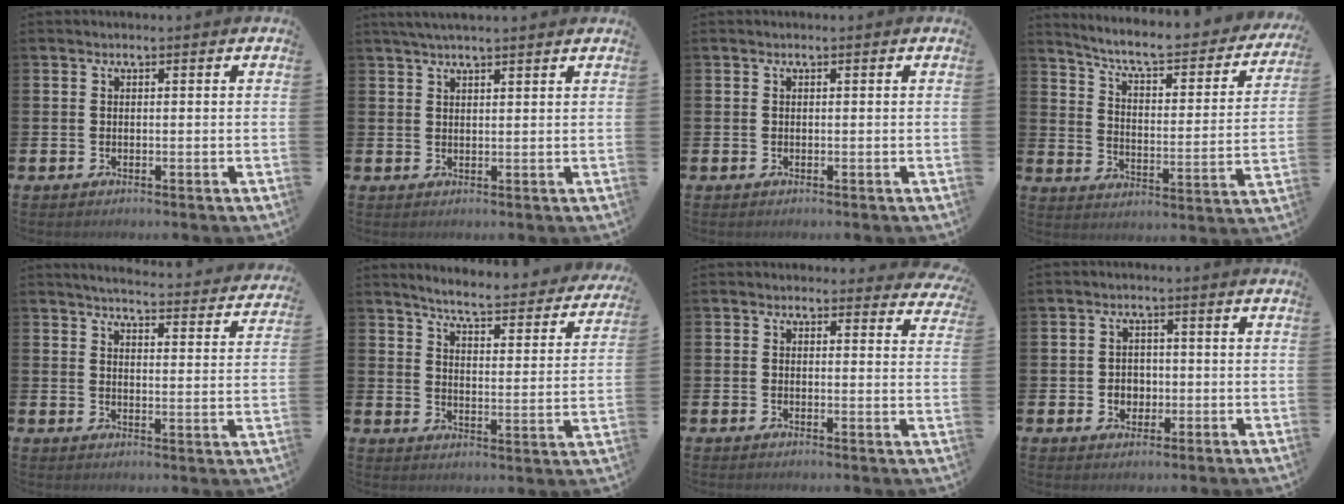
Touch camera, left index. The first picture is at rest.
{"total": 2.8, "force": [2.6, 0.1, 1.2], "torque": [-0.027, -0.002, 0.047]}
{"total": 0.0}
{"total": 6.4, "force": [5.6, 1.4, 2.9], "torque": [-0.078, -0.045, 0.087]}
{"total": 4.1, "force": [4.0, 0.1, 0.7], "torque": [-0.018, -0.041, 0.065]}
{"total": 5.3, "force": [5.0, 0.1, 1.7], "torque": [-0.050, -0.047, 0.079]}
{"total": 1.7, "force": [1.6, 0.7, -0.1], "torque": [0.007, -0.006, 0.025]}
{"total": 2.6, "force": [-0.3, 2.4, 0.9], "torque": [-0.016, 0.004, -0.013]}